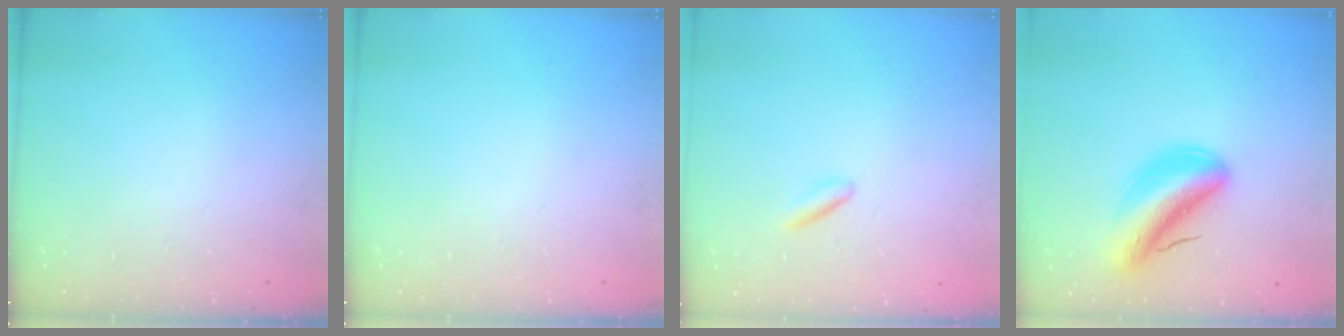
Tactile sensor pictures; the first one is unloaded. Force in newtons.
{"total": 0.0}
{"total": 1.7, "press": 1.5, "slide": 0.7}
{"total": 8.9, "press": 8.4, "slide": 3.0}